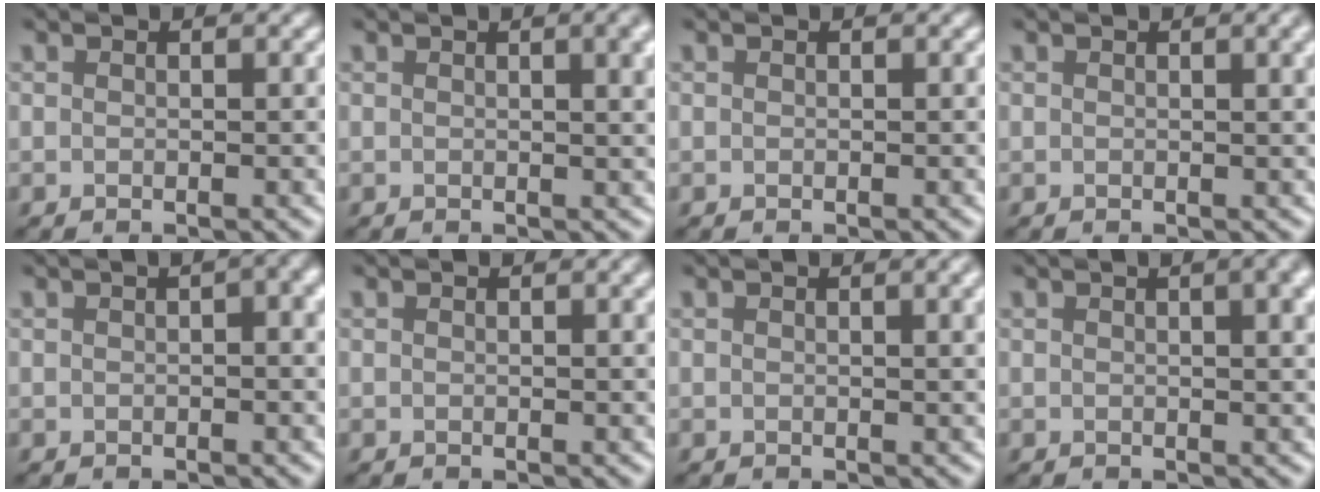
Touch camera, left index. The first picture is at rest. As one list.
[{"total": 4.6, "force": [1.5, 1.8, 3.9], "torque": [-0.028, 0.011, 0.016]}, {"total": 0.0}, {"total": 2.4, "force": [0.9, 0.8, 2.1], "torque": [-0.015, 0.006, 0.011]}, {"total": 4.0, "force": [1.0, 1.4, 3.6], "torque": [-0.037, 0.012, 0.013]}, {"total": 1.0, "force": [0.4, 0.2, 0.9], "torque": [-0.009, 0.002, 0.005]}, {"total": 2.6, "force": [0.9, 0.9, 2.3], "torque": [-0.017, 0.007, 0.011]}, {"total": 5.4, "force": [1.9, 2.3, 4.5], "torque": [-0.028, 0.018, 0.011]}]